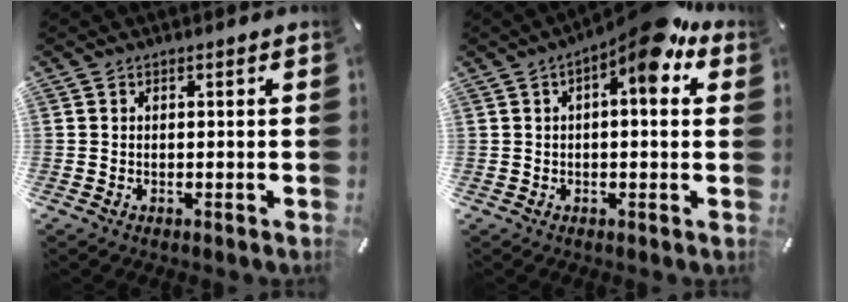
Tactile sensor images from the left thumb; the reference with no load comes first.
{"total": 9.4, "force": [5.1, 2.6, 7.5], "torque": [-0.097, -0.037, 0.076]}